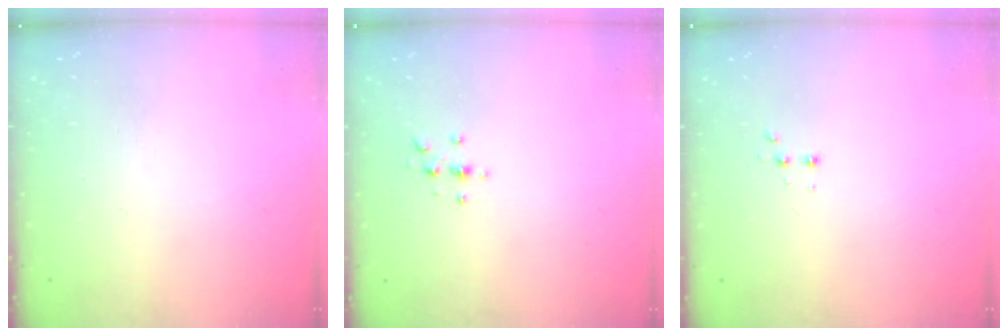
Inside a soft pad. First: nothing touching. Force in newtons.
{"total": 2.3, "press": 2.2, "slide": 0.2}
{"total": 2.4, "press": 2.2, "slide": 0.9}